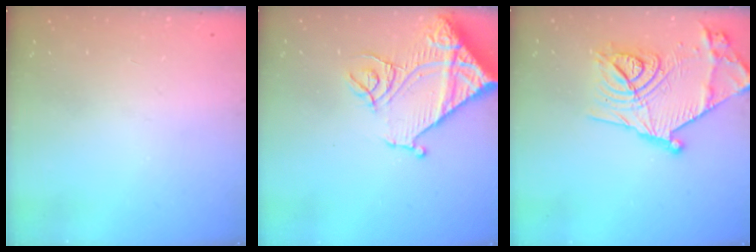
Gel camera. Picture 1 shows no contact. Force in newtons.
{"total": 16.9, "press": 16.9, "slide": 1.6}
{"total": 22.3, "press": 22.3, "slide": 1.1}